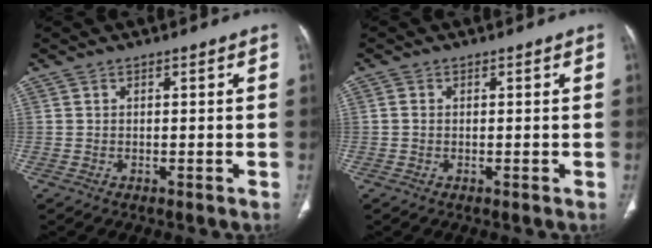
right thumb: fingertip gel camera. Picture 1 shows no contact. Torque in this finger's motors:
{"motor_torque": [-0.08, -0.03, -0.27, 0.28, -0.06]}